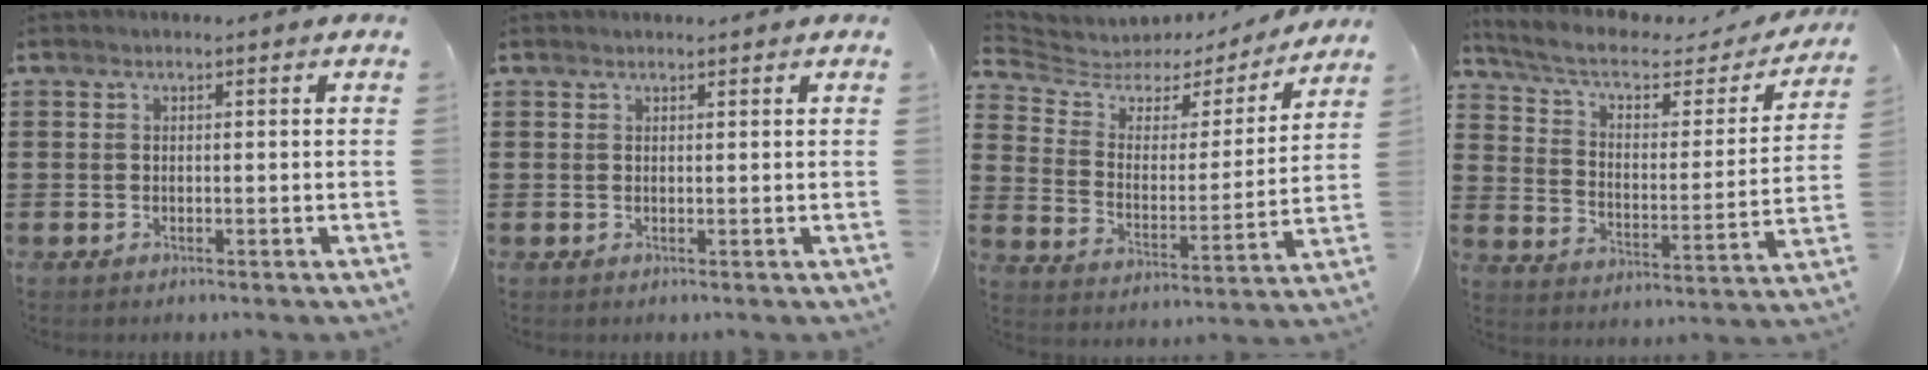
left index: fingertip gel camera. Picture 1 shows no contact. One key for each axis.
{"total": 0.5, "fx": 0.5, "fy": 0.0, "fz": 0.1, "tx": -0.002, "ty": 0.000, "tz": 0.010}
{"total": 4.4, "fx": 3.5, "fy": 2.4, "fz": 0.9, "tx": -0.048, "ty": -0.026, "tz": 0.054}
{"total": 6.0, "fx": 4.2, "fy": 2.3, "fz": 3.6, "tx": -0.088, "ty": -0.024, "tz": 0.067}